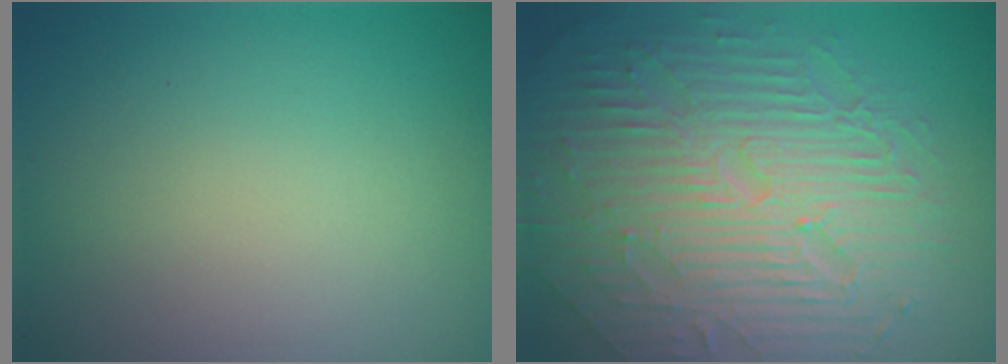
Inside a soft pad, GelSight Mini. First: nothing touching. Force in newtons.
{"total": 9.7, "press": 6.2, "slide": 7.4}